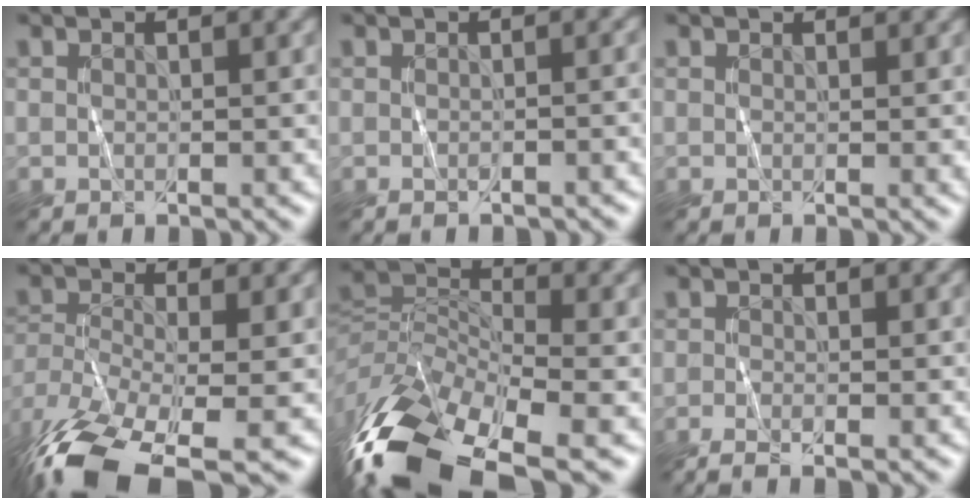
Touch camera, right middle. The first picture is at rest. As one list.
[{"total": 1.8, "force": [-0.7, 0.5, 1.6], "torque": [-0.012, 0.000, -0.008]}, {"total": 1.1, "force": [0.9, 0.2, 0.6], "torque": [-0.005, -0.002, 0.014]}, {"total": 13.1, "force": [-8.8, 4.9, 8.4], "torque": [-0.192, -0.033, -0.151]}, {"total": 15.0, "force": [-9.0, 6.8, 10.0], "torque": [-0.233, 0.001, -0.168]}, {"total": 2.5, "force": [-1.4, 0.7, 2.0], "torque": [-0.039, -0.005, -0.027]}]